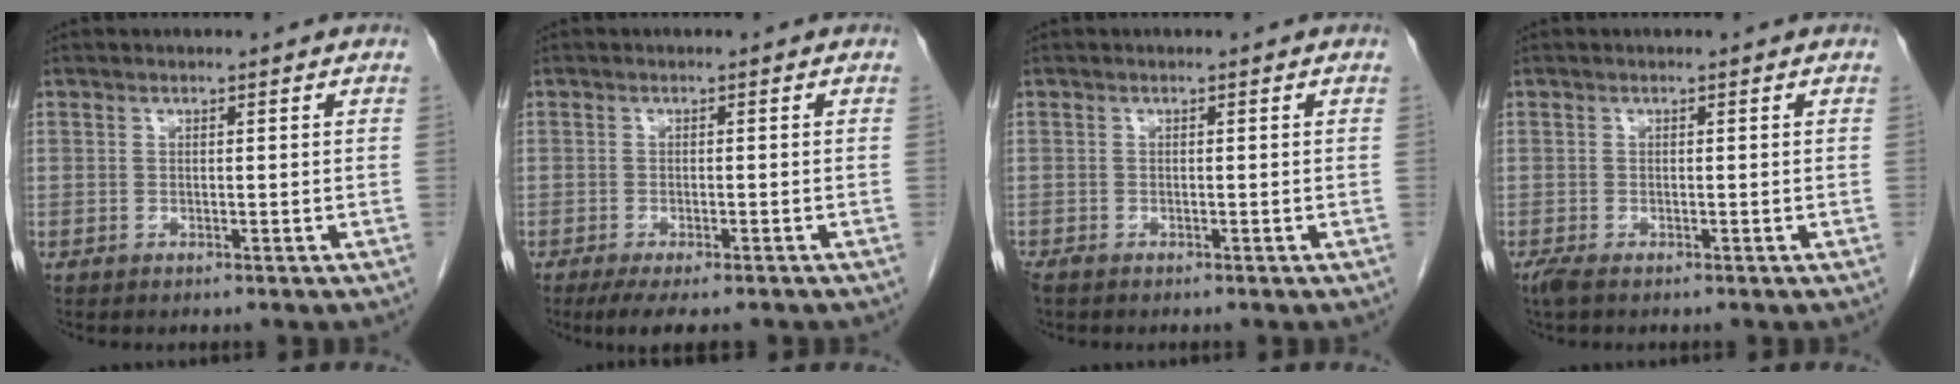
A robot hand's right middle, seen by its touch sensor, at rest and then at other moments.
{"total": 6.4, "force": [-5.0, 1.4, 3.7], "torque": [-0.052, -0.012, -0.076]}
{"total": 1.2, "force": [-1.0, 0.4, 0.5], "torque": [-0.014, -0.004, -0.017]}
{"total": 1.8, "force": [-1.3, 0.4, 1.1], "torque": [-0.030, -0.008, -0.025]}